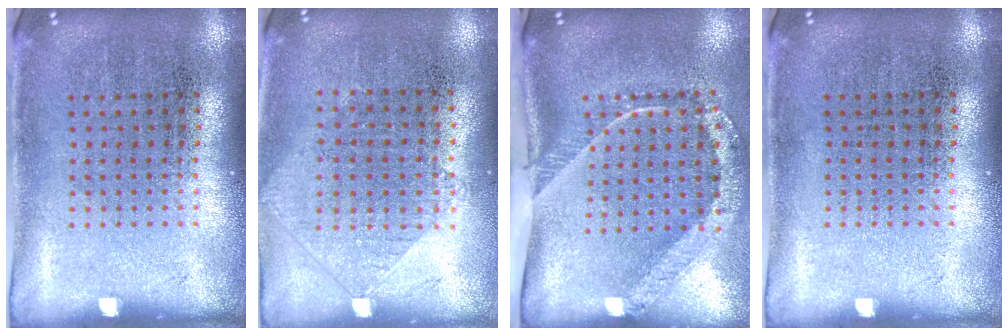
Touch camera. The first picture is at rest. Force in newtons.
{"total": 0.9, "press": 0.8, "slide": 0.3}
{"total": 2.5, "press": 1.6, "slide": 1.9}
{"total": 0.0}